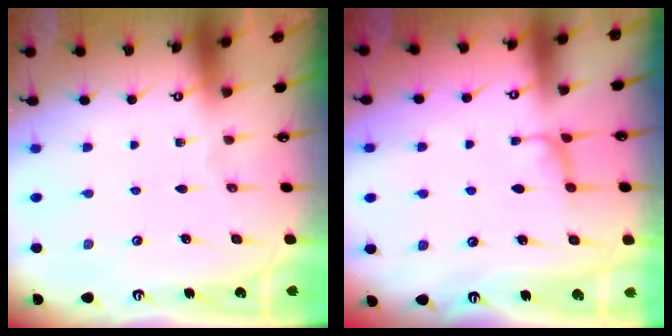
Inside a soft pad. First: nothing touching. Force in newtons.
{"total": 0.9, "press": 0.2, "slide": 0.8}